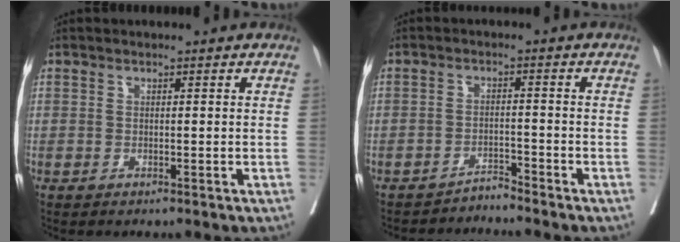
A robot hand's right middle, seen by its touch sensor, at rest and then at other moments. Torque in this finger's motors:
{"motor_torque": [0.33, -0.31, -0.05, -0.01]}